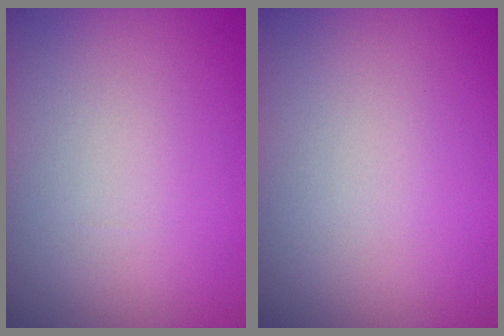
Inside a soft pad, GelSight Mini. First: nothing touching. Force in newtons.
{"total": 0.0}